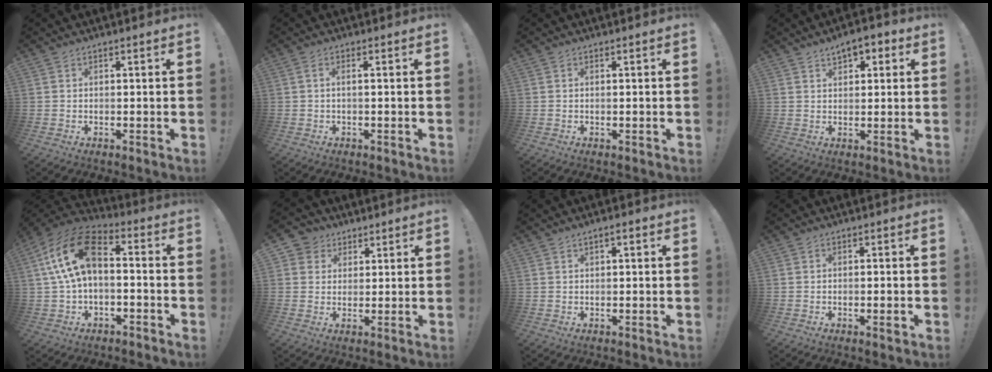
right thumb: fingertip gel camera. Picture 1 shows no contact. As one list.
[{"total": 1.7, "force": [-0.4, -0.1, 1.7], "torque": [-0.031, 0.002, -0.007]}, {"total": 0.0}, {"total": 5.4, "force": [3.0, 3.2, 3.1], "torque": [-0.030, -0.006, 0.050]}, {"total": 16.7, "force": [2.7, 10.2, 13.0], "torque": [-0.236, 0.017, 0.054]}, {"total": 5.4, "force": [2.3, 4.8, 0.9], "torque": [-0.022, -0.011, 0.047]}, {"total": 1.5, "force": [0.5, 0.6, 1.3], "torque": [-0.028, 0.005, 0.008]}, {"total": 1.7, "force": [-0.5, 0.1, 1.7], "torque": [-0.019, -0.002, -0.011]}]